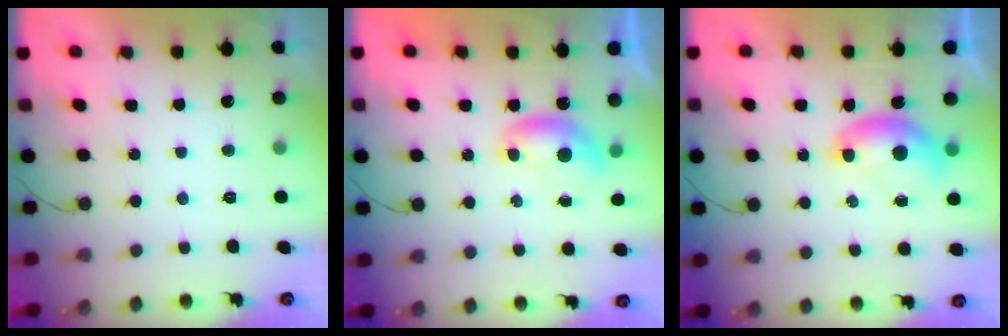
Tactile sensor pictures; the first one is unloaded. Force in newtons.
{"total": 6.5, "press": 6.4, "slide": 0.9}
{"total": 8.1, "press": 8.0, "slide": 1.3}